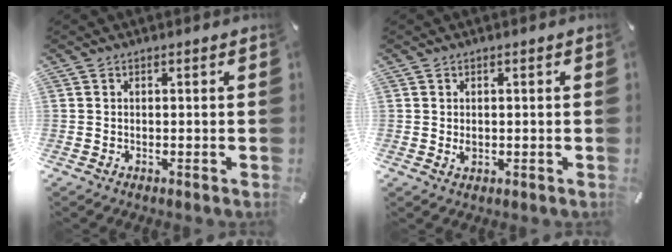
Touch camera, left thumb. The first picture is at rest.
{"total": 1.4, "force": [0.1, 1.1, 0.9], "torque": [-0.010, 0.000, -0.001]}